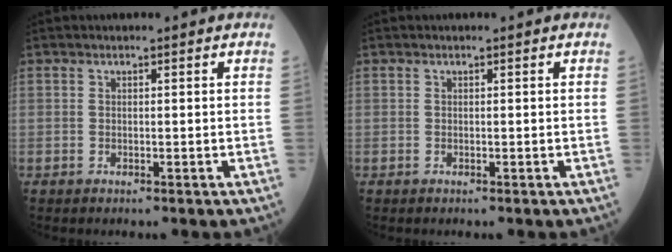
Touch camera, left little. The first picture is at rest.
{"total": 0.0}